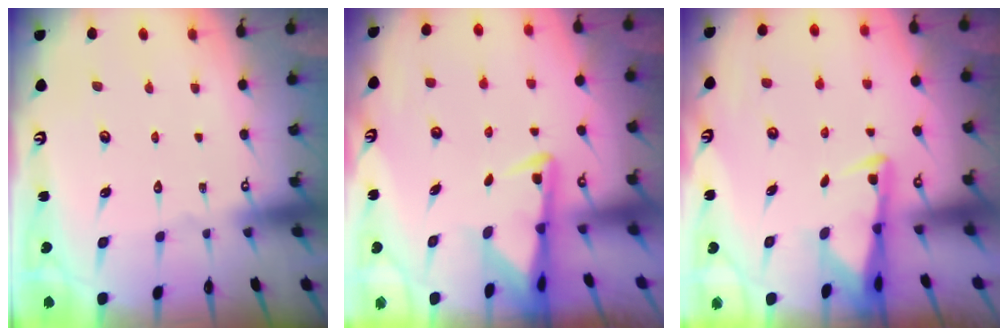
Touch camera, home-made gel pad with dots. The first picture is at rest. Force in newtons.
{"total": 3.1, "press": 3.1, "slide": 0.6}
{"total": 3.0, "press": 2.9, "slide": 0.5}